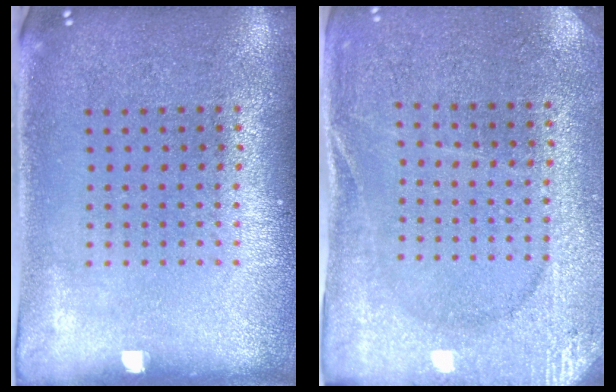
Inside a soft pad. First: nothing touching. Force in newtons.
{"total": 2.7, "press": 2.7, "slide": 0.2}